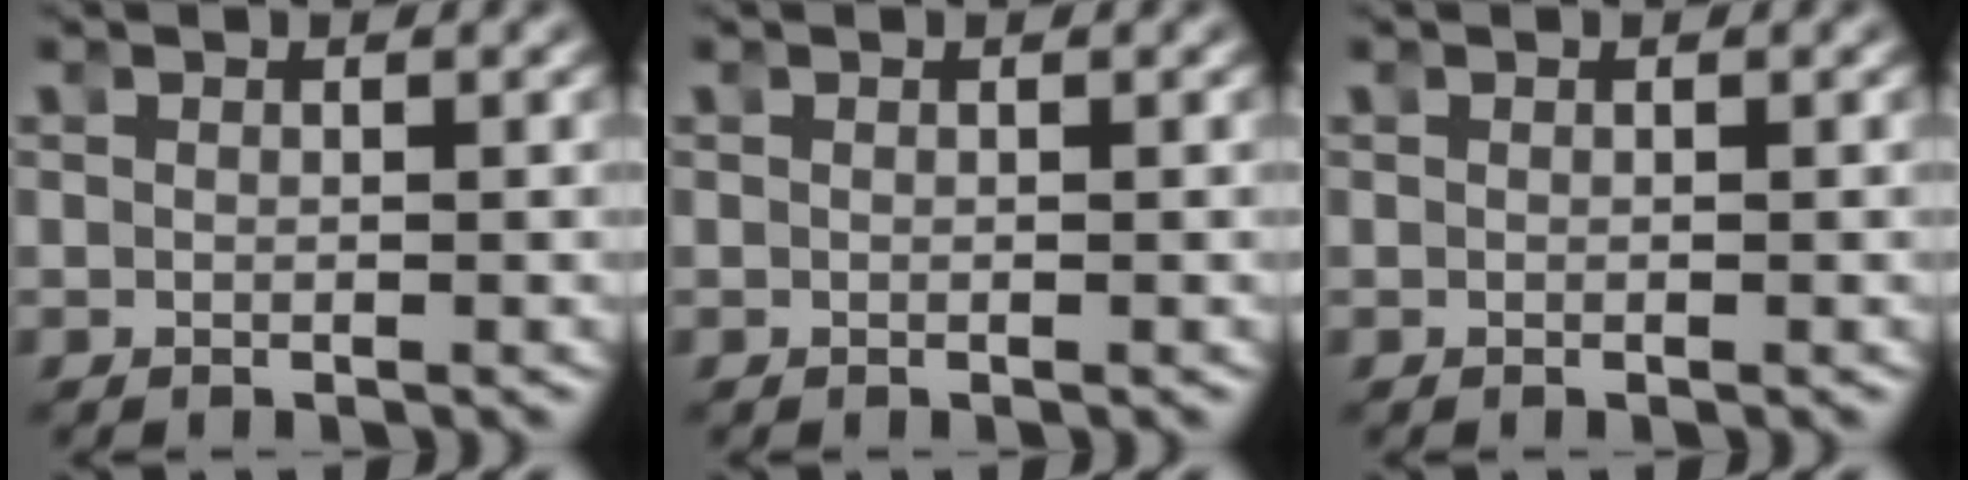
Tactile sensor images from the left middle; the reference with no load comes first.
{"total": 0.0}
{"total": 0.0}